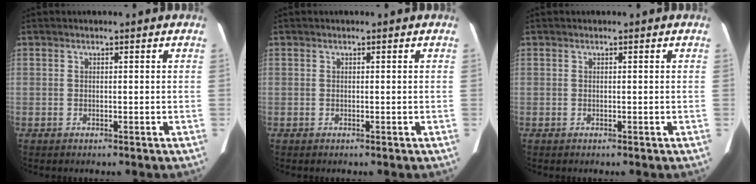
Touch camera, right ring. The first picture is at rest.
{"total": 0.0}
{"total": 0.0}